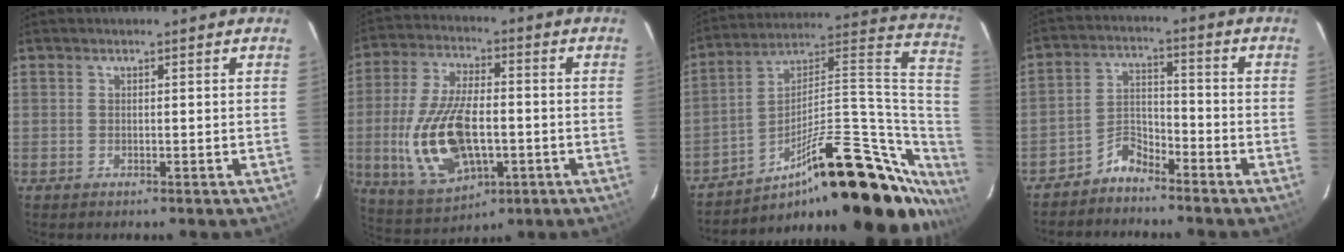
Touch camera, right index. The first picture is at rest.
{"total": 17.6, "force": [-3.2, 8.8, 15.0], "torque": [-0.317, -0.010, -0.041]}
{"total": 30.7, "force": [-18.0, 10.9, 22.3], "torque": [-0.285, 0.045, -0.267]}
{"total": 5.0, "force": [-4.3, 2.1, 1.3], "torque": [-0.031, 0.022, -0.083]}